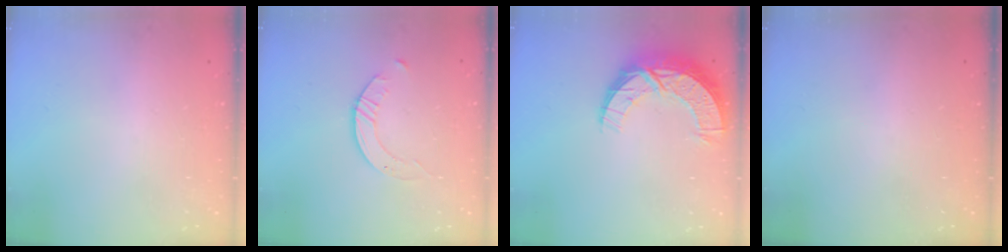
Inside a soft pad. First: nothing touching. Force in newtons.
{"total": 2.7, "press": 2.7, "slide": 0.3}
{"total": 11.6, "press": 11.6, "slide": 0.7}
{"total": 0.0}